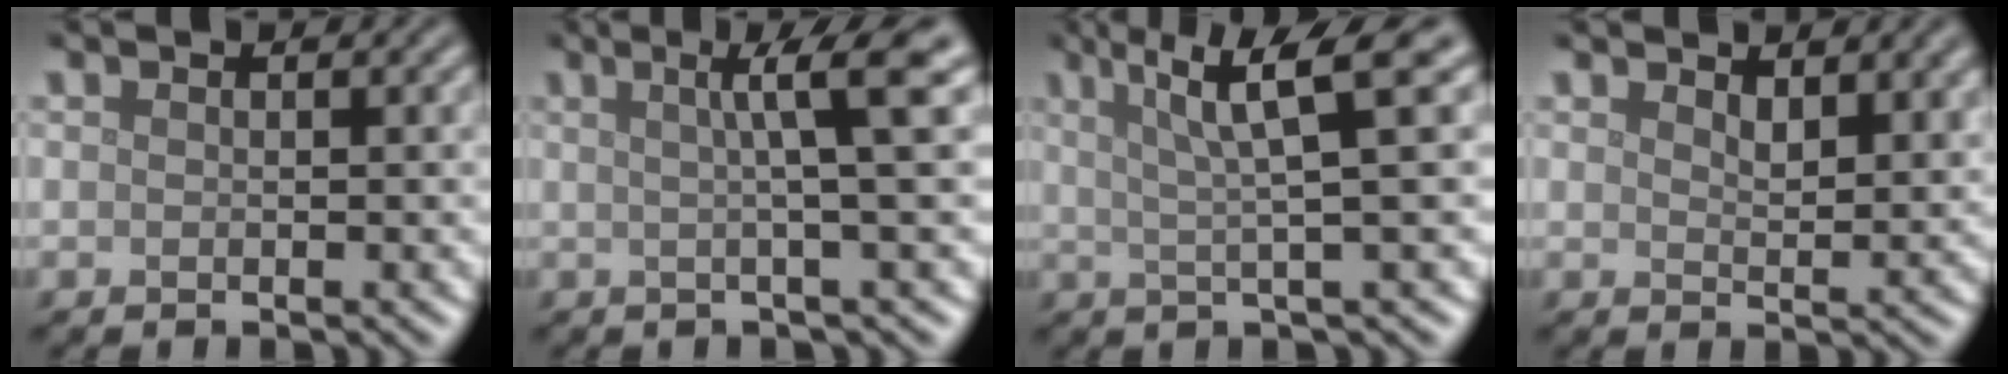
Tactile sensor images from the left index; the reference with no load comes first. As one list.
[{"total": 5.3, "force": [1.3, 0.7, 5.1], "torque": [-0.071, 0.015, 0.018]}, {"total": 6.5, "force": [2.7, 0.8, 5.9], "torque": [-0.095, 0.015, 0.044]}, {"total": 2.8, "force": [2.0, 1.0, 1.7], "torque": [-0.027, -0.004, 0.037]}]